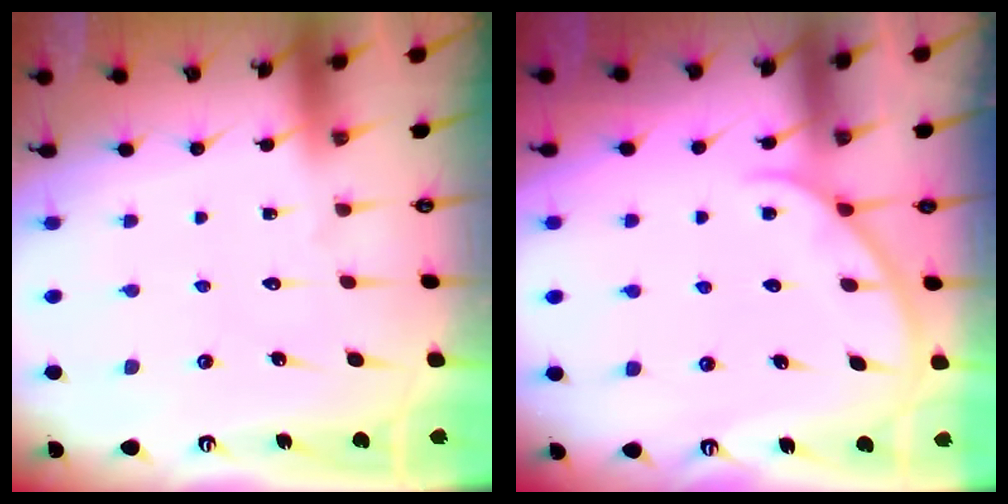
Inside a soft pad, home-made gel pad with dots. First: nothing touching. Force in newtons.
{"total": 1.2, "press": 1.1, "slide": 0.2}